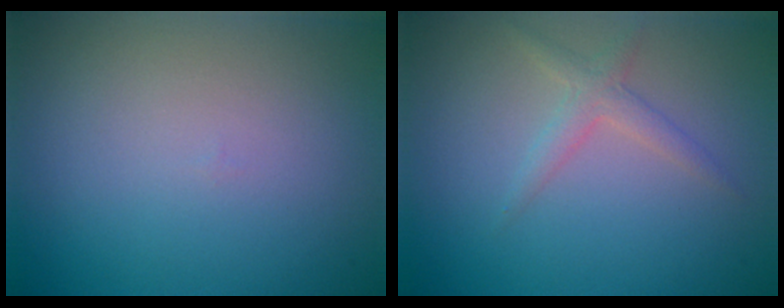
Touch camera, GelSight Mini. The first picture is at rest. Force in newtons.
{"total": 1.7, "press": 1.7, "slide": 0.1}